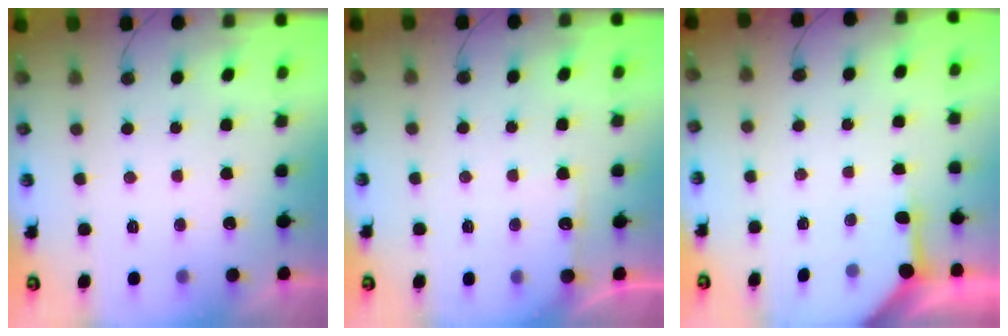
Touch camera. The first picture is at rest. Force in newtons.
{"total": 4.8, "press": 4.8, "slide": 0.5}
{"total": 3.5, "press": 3.5, "slide": 0.5}